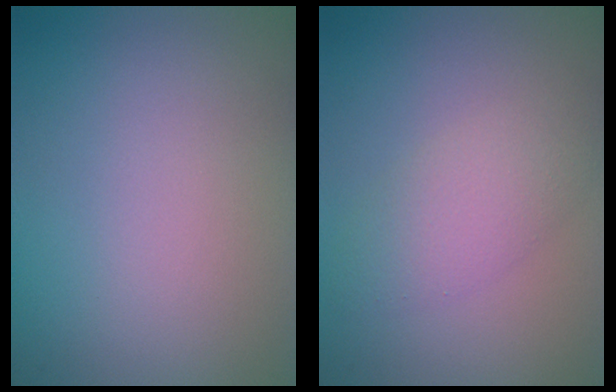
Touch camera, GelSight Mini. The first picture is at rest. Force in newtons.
{"total": 3.1, "press": 3.1, "slide": 0.0}